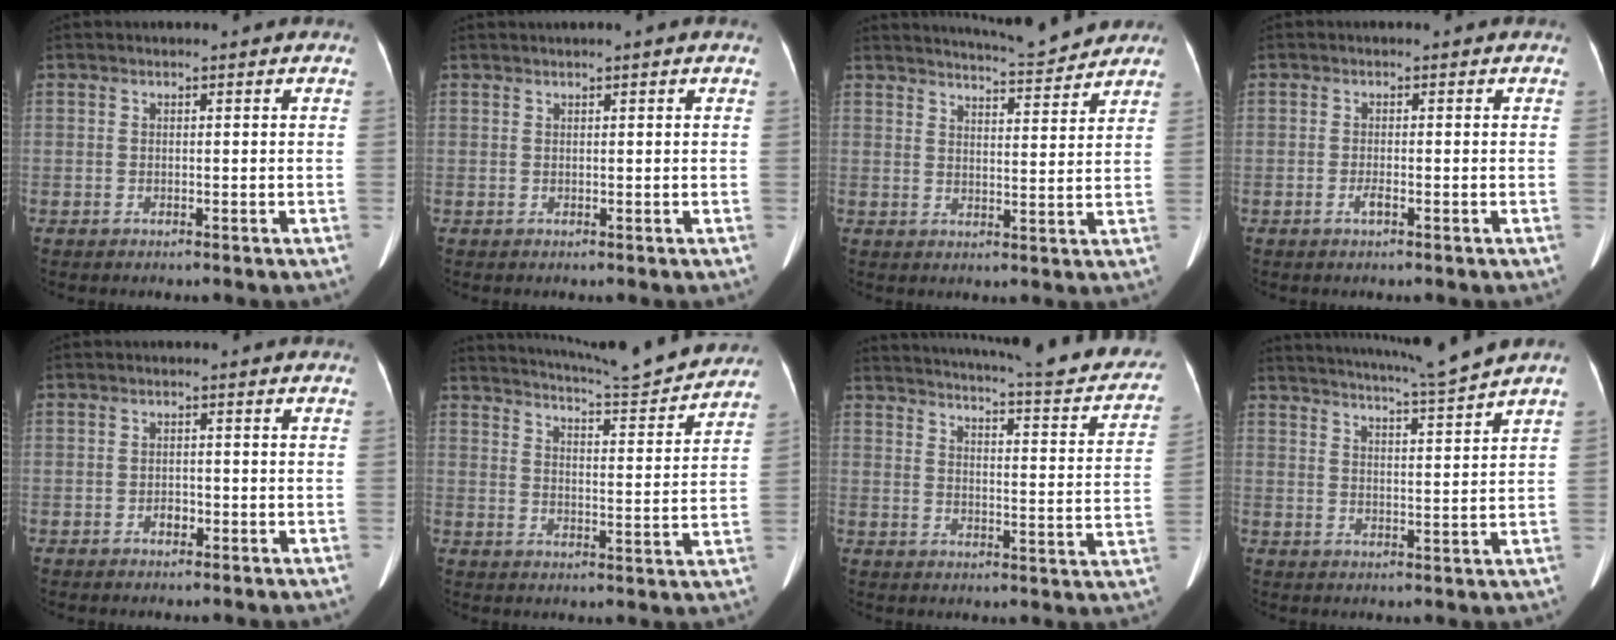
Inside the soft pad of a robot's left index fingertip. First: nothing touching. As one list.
[{"total": 1.1, "force": [0.8, -0.3, 0.7], "torque": [-0.018, 0.008, 0.019]}, {"total": 8.4, "force": [8.1, 0.5, 2.3], "torque": [-0.037, 0.003, 0.108]}, {"total": 1.9, "force": [-1.8, 0.1, 0.5], "torque": [-0.015, 0.000, -0.026]}, {"total": 2.2, "force": [-2.0, 0.9, 0.5], "torque": [-0.007, 0.004, -0.027]}, {"total": 14.5, "force": [13.8, 0.1, 4.6], "torque": [-0.078, -0.024, 0.183]}, {"total": 26.3, "force": [23.1, 3.6, 12.0], "torque": [-0.172, -0.049, 0.269]}, {"total": 8.6, "force": [7.7, -2.3, 3.0], "torque": [-0.057, -0.022, 0.121]}]